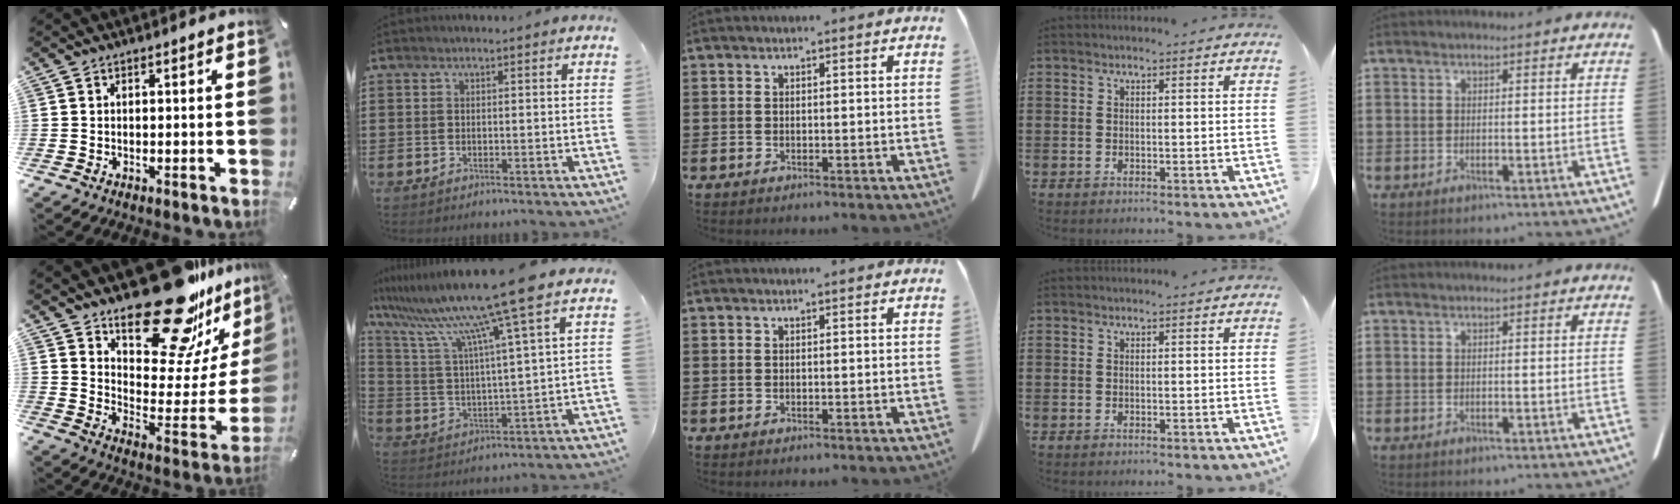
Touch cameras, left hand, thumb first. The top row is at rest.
{"thumb": {"total": 26.6, "force": [20.6, 10.9, 12.9], "torque": [-0.161, -0.152, 0.340]}, "index": {"total": 13.9, "force": [10.7, -0.9, 8.9], "torque": [-0.202, -0.056, 0.169]}}